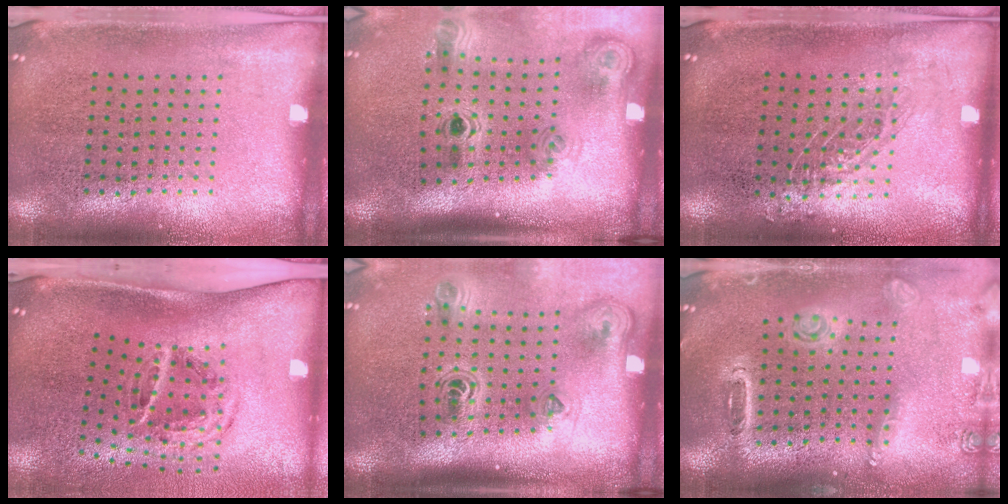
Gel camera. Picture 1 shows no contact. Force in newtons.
{"total": 2.0, "press": 1.3, "slide": 1.5}
{"total": 0.9, "press": 0.9, "slide": 0.3}
{"total": 2.1, "press": 1.2, "slide": 1.7}
{"total": 2.3, "press": 1.5, "slide": 1.7}
{"total": 1.5, "press": 1.5, "slide": 0.2}